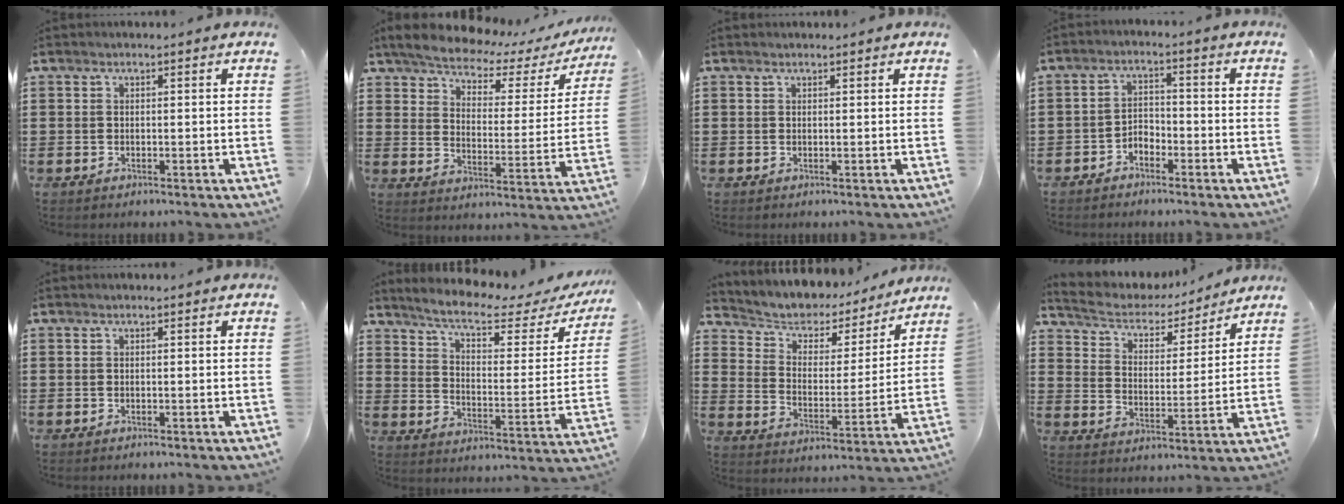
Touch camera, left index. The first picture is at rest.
{"total": 5.0, "force": [4.6, 1.1, 1.8], "torque": [-0.055, -0.034, 0.071]}
{"total": 0.6, "force": [0.5, 0.3, 0.0], "torque": [-0.001, 0.001, 0.010]}
{"total": 2.6, "force": [-2.4, 0.9, 0.4], "torque": [-0.015, 0.005, -0.052]}
{"total": 0.0}
{"total": 6.5, "force": [4.9, 1.0, 4.0], "torque": [-0.094, -0.029, 0.077]}
{"total": 4.3, "force": [3.4, 2.6, 0.7], "torque": [-0.042, -0.027, 0.052]}
{"total": 4.5, "force": [4.2, 1.5, 1.0], "torque": [-0.046, -0.028, 0.065]}